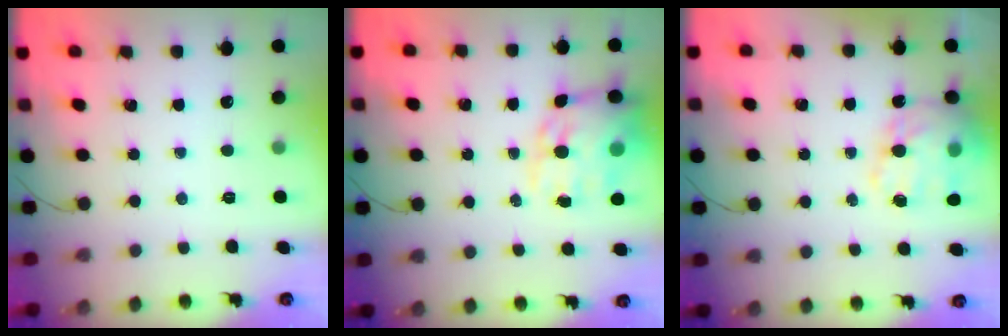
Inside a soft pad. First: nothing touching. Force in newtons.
{"total": 16.3, "press": 15.7, "slide": 4.5}
{"total": 19.9, "press": 19.4, "slide": 4.2}